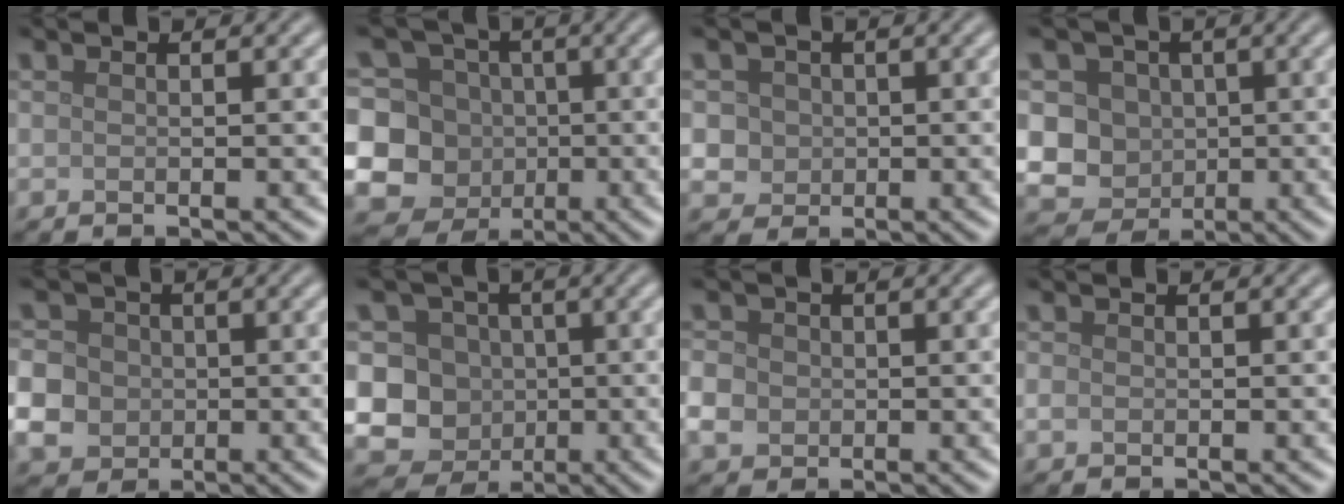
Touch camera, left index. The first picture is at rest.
{"total": 13.9, "force": [-1.6, 13.4, 3.6], "torque": [-0.103, 0.013, -0.054]}
{"total": 3.7, "force": [0.9, 3.3, 1.4], "torque": [-0.013, 0.019, 0.007]}
{"total": 9.4, "force": [0.4, 8.8, 3.4], "torque": [-0.054, 0.020, -0.022]}
{"total": 6.8, "force": [-1.2, 6.2, 2.7], "torque": [-0.069, 0.000, -0.051]}
{"total": 12.4, "force": [-1.5, 11.7, 3.7], "torque": [-0.088, 0.016, -0.048]}
{"total": 3.1, "force": [-0.5, 2.8, 1.2], "torque": [-0.024, 0.001, -0.008]}
{"total": 0.8, "force": [-0.1, 0.7, 0.3], "torque": [-0.005, -0.003, -0.004]}